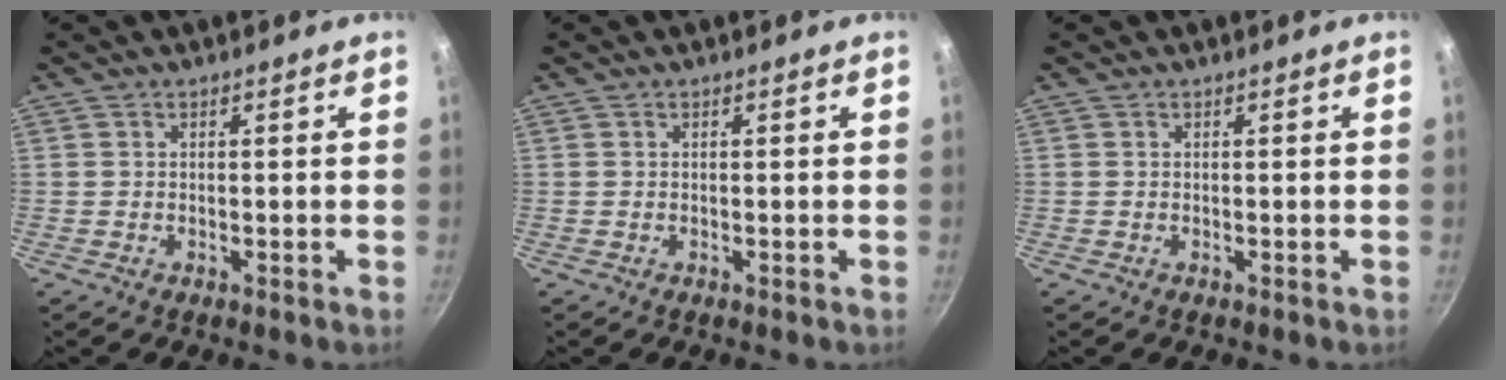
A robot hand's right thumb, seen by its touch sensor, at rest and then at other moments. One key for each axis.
{"total": 0.0}
{"total": 0.0}